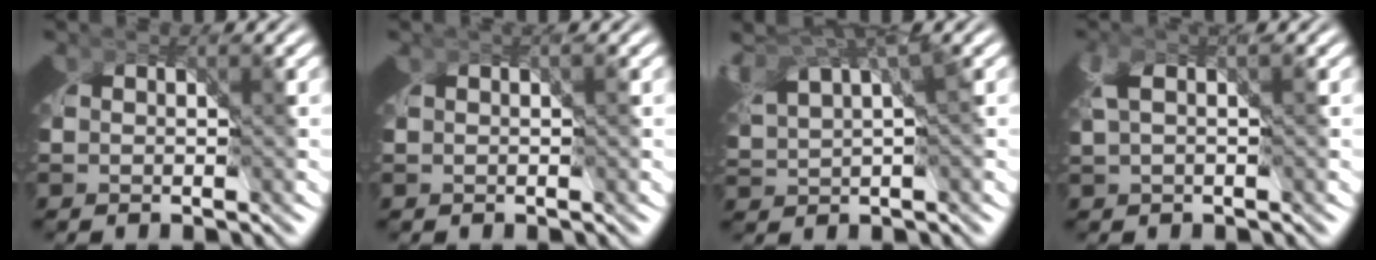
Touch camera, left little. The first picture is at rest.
{"total": 0.5, "force": [0.3, 0.1, 0.4], "torque": [0.000, 0.007, 0.004]}
{"total": 3.2, "force": [1.5, 1.4, 2.4], "torque": [-0.024, 0.016, 0.026]}
{"total": 1.2, "force": [0.0, -0.1, 1.2], "torque": [-0.011, 0.014, -0.003]}